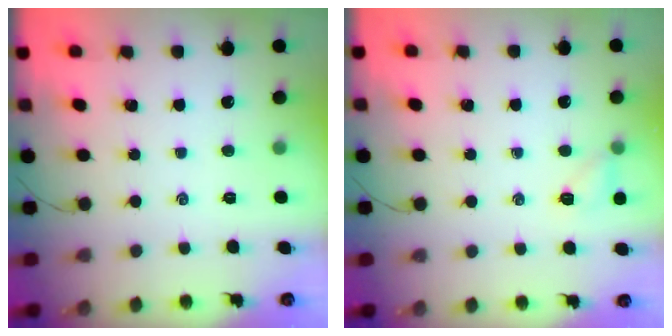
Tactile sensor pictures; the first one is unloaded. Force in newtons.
{"total": 5.4, "press": 5.1, "slide": 1.6}